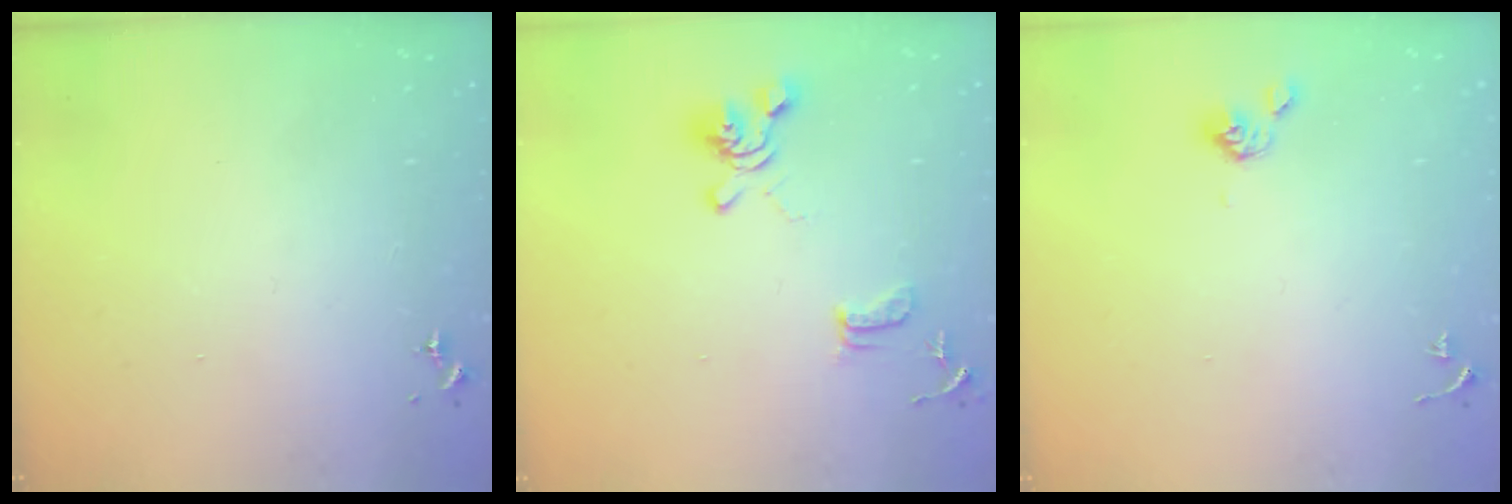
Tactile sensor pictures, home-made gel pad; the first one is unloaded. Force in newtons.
{"total": 13.0, "press": 12.9, "slide": 1.6}
{"total": 5.1, "press": 4.9, "slide": 1.4}